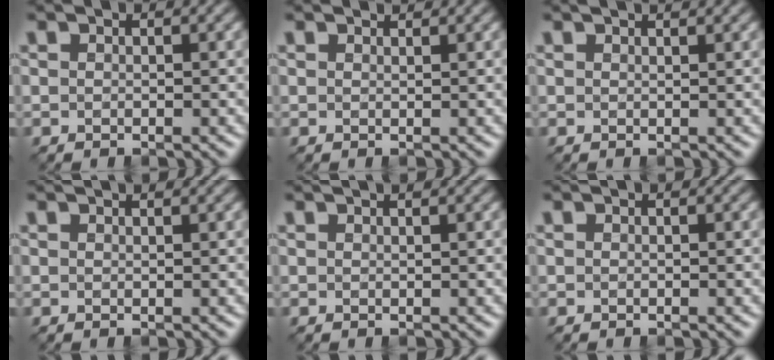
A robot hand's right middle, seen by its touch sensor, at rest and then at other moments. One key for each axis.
{"total": 0.8, "fx": 0.8, "fy": 0.1, "fz": -0.1, "tx": -0.001, "ty": -0.001, "tz": 0.011}
{"total": 1.9, "fx": 1.5, "fy": 0.7, "fz": 0.9, "tx": -0.001, "ty": 0.006, "tz": 0.004}
{"total": 1.3, "fx": 1.2, "fy": 0.4, "fz": 0.5, "tx": -0.004, "ty": 0.001, "tz": 0.007}
{"total": 1.7, "fx": 1.3, "fy": 0.7, "fz": 0.9, "tx": -0.002, "ty": 0.005, "tz": 0.002}
{"total": 0.0}